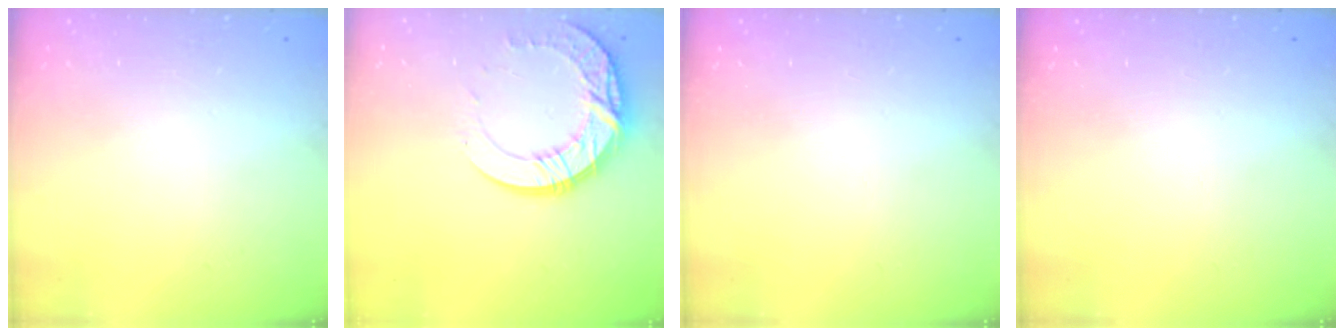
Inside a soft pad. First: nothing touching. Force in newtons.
{"total": 14.4, "press": 14.4, "slide": 1.4}
{"total": 0.0}
{"total": 0.0}